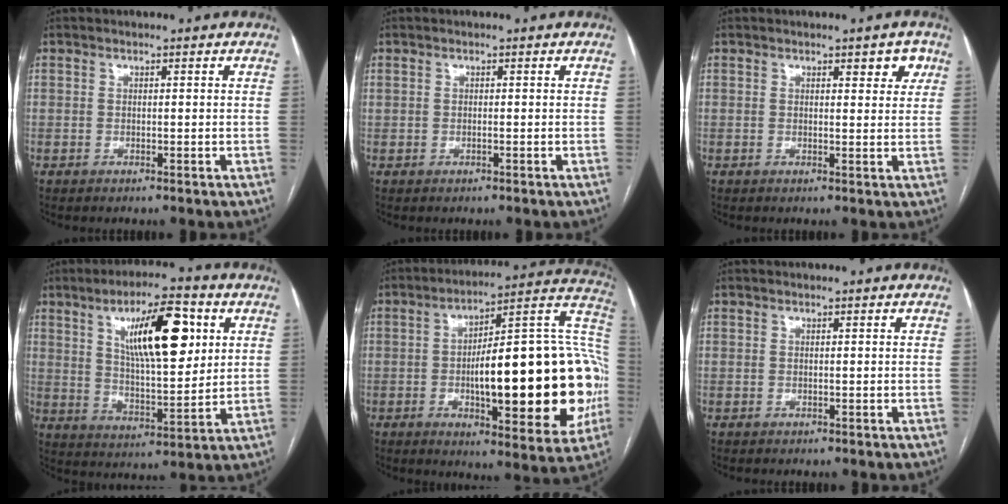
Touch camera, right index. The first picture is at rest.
{"total": 0.0}
{"total": 3.6, "force": [2.0, 1.3, 2.7], "torque": [-0.027, 0.001, 0.024]}
{"total": 15.0, "force": [5.6, 4.1, 13.3], "torque": [-0.220, 0.007, 0.094]}
{"total": 30.1, "force": [-3.5, 7.3, 29.0], "torque": [-0.335, 0.028, -0.043]}
{"total": 0.0}